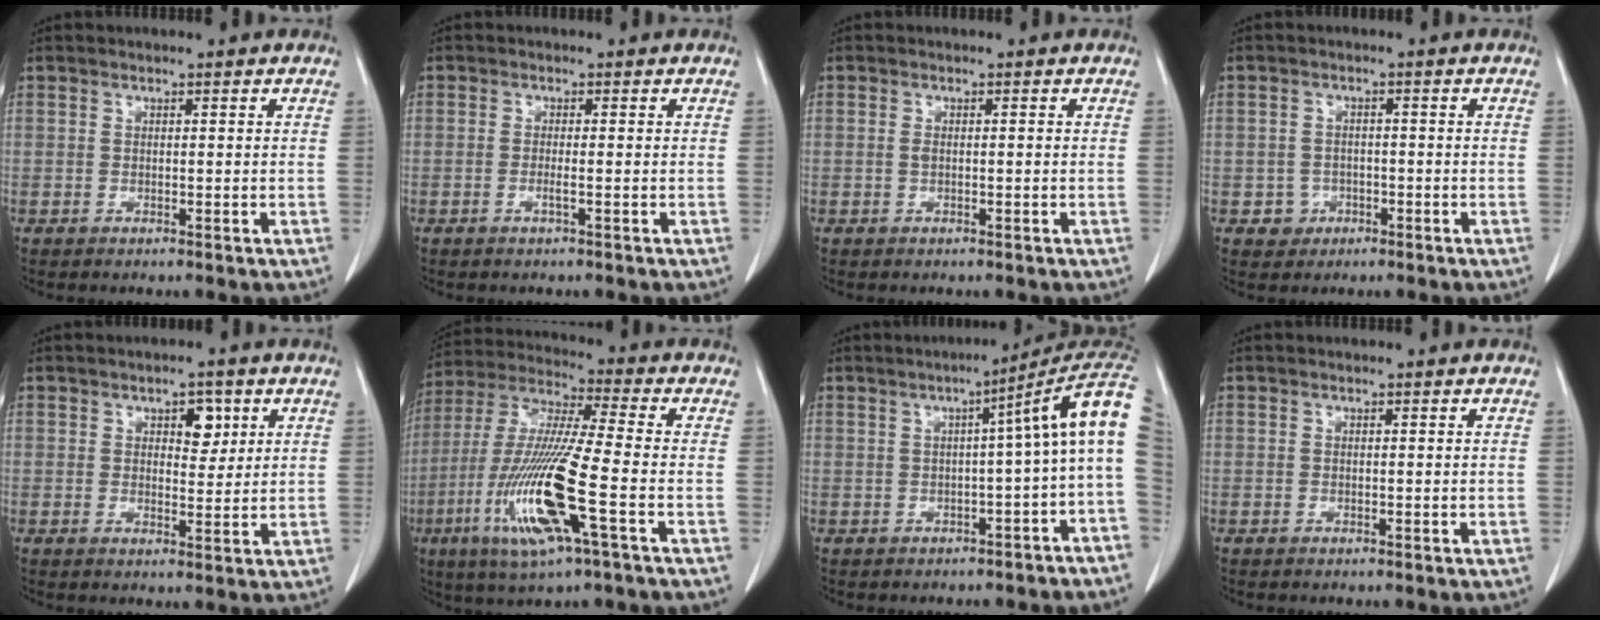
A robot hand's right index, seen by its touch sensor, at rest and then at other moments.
{"total": 1.0, "force": [-0.4, -0.2, 0.9], "torque": [-0.015, 0.001, -0.006]}
{"total": 0.7, "force": [0.0, 0.3, 0.6], "torque": [-0.011, 0.002, 0.003]}
{"total": 2.9, "force": [-1.1, 2.7, 0.1], "torque": [0.008, 0.014, -0.014]}
{"total": 3.9, "force": [1.8, 2.1, 2.8], "torque": [-0.036, 0.003, 0.026]}
{"total": 16.6, "force": [-5.3, 0.5, 15.7], "torque": [-0.329, -0.018, -0.102]}
{"total": 9.2, "force": [0.4, 0.0, 9.2], "torque": [-0.107, 0.036, -0.005]}
{"total": 0.0}